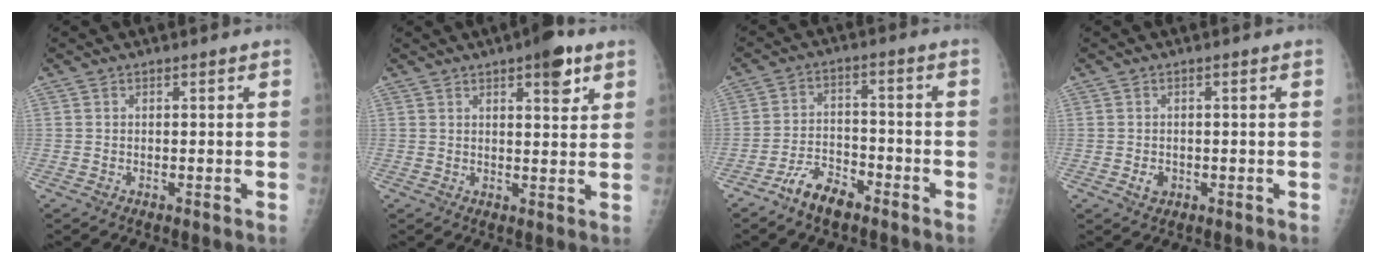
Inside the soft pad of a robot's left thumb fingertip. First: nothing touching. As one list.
[{"total": 6.6, "force": [3.7, 2.3, 5.0], "torque": [-0.050, -0.015, 0.045]}, {"total": 7.1, "force": [-5.3, 3.1, 3.7], "torque": [-0.065, 0.030, -0.099]}, {"total": 1.9, "force": [-0.5, 1.5, 1.0], "torque": [-0.010, 0.002, -0.004]}]